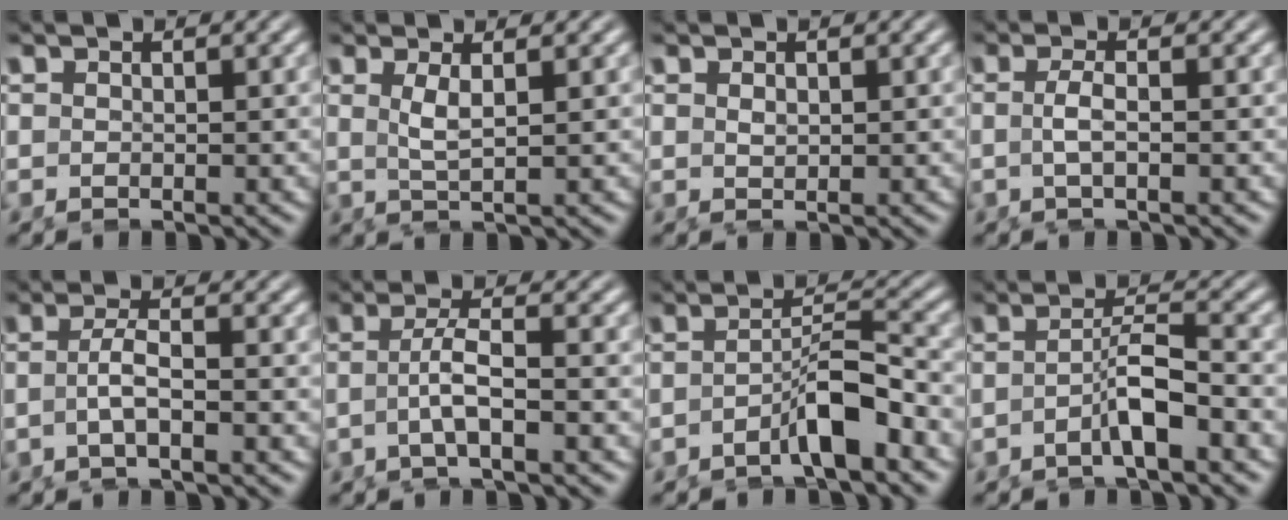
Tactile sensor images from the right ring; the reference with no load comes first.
{"total": 2.0, "force": [0.3, -0.6, 1.9], "torque": [-0.039, -0.012, 0.019]}
{"total": 0.6, "force": [0.1, -0.4, 0.4], "torque": [-0.009, -0.012, 0.013]}
{"total": 1.9, "force": [-0.6, -0.6, 1.7], "torque": [-0.038, -0.009, -0.004]}
{"total": 2.6, "force": [-1.2, -0.2, 2.3], "torque": [-0.049, -0.008, -0.016]}
{"total": 3.1, "force": [-1.2, 0.1, 2.9], "torque": [-0.060, -0.007, -0.016]}
{"total": 3.6, "force": [-2.3, -0.1, 2.7], "torque": [-0.038, -0.009, -0.033]}
{"total": 3.1, "force": [-1.7, -0.1, 2.6], "torque": [-0.043, -0.010, -0.024]}